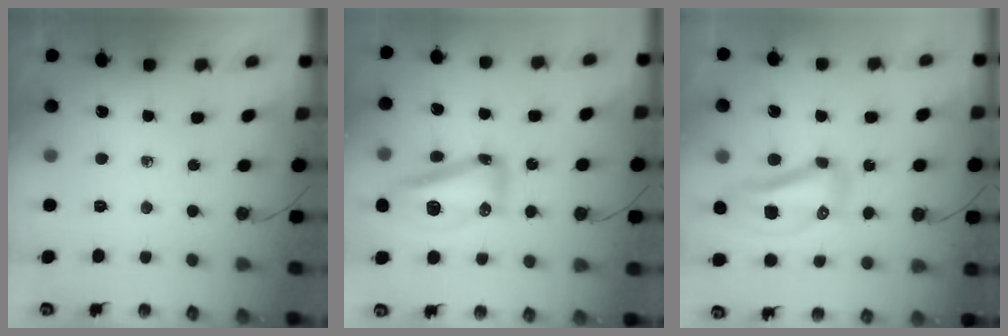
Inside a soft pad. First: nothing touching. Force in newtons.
{"total": 13.7, "press": 13.7, "slide": 1.2}
{"total": 11.0, "press": 11.0, "slide": 1.2}